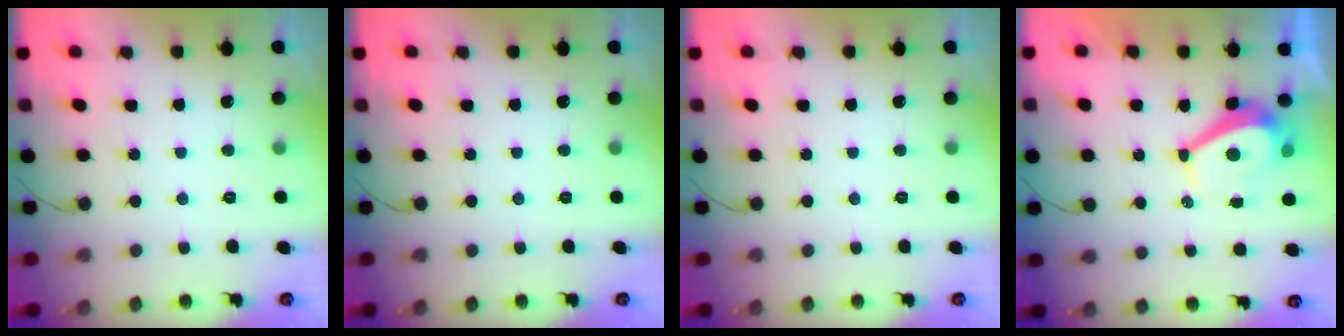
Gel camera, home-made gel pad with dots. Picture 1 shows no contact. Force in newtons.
{"total": 0.0}
{"total": 0.0}
{"total": 4.0, "press": 3.9, "slide": 0.3}